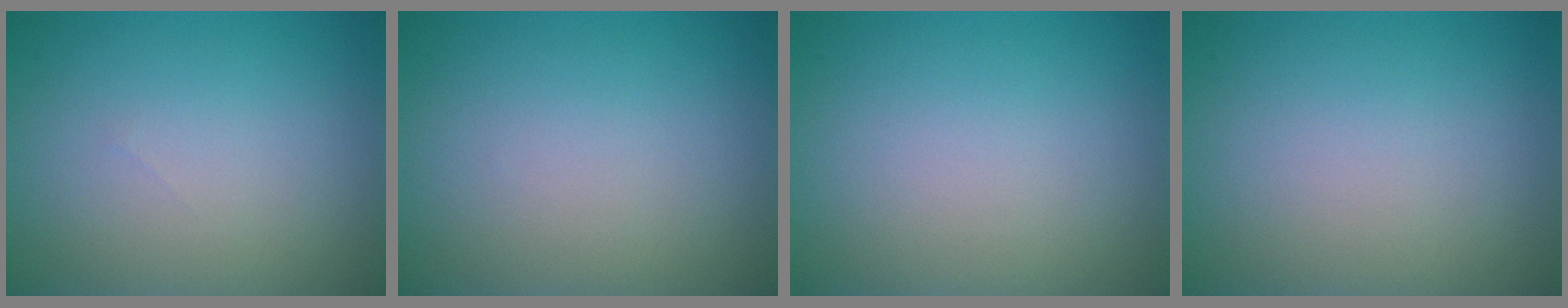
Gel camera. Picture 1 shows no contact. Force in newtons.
{"total": 0.0}
{"total": 0.0}
{"total": 0.0}